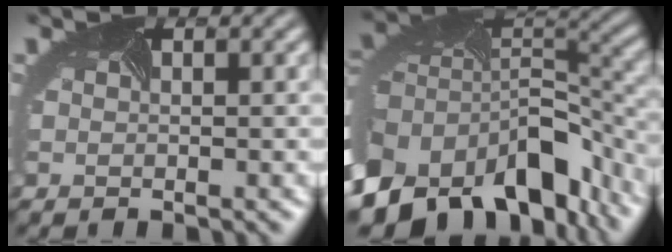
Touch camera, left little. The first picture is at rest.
{"total": 17.2, "force": [-9.1, 9.1, 11.4], "torque": [-0.229, -0.048, -0.118]}